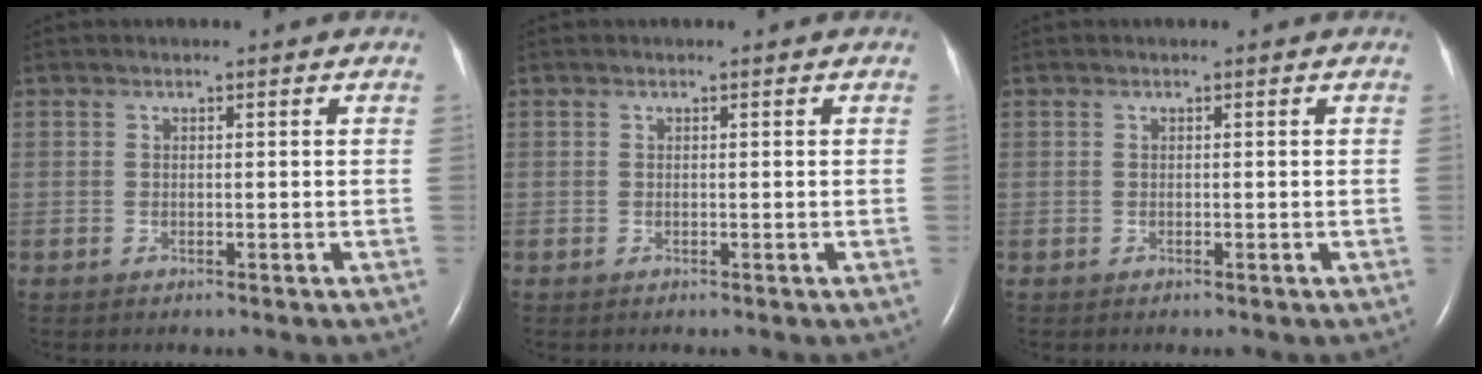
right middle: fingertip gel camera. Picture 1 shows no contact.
{"total": 0.0}
{"total": 0.0}